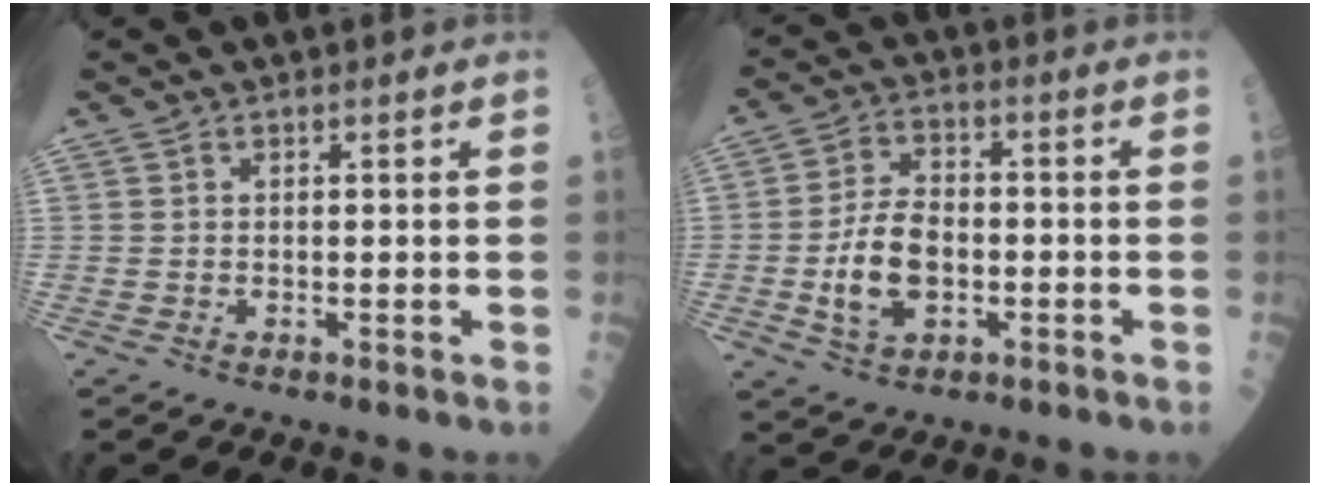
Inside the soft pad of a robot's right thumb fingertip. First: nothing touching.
{"total": 9.9, "force": [-2.1, 5.9, 7.7], "torque": [-0.130, 0.018, -0.038]}